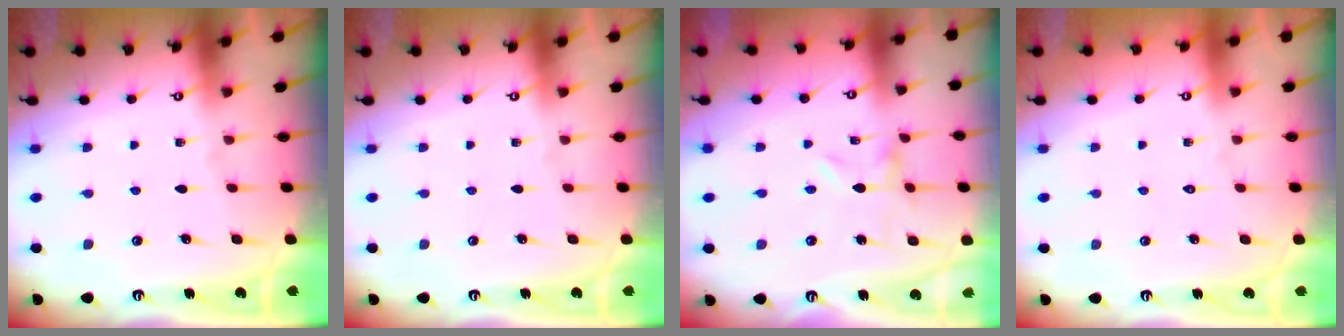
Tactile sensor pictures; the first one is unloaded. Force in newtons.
{"total": 0.0}
{"total": 0.0}
{"total": 1.7, "press": 1.7, "slide": 0.1}